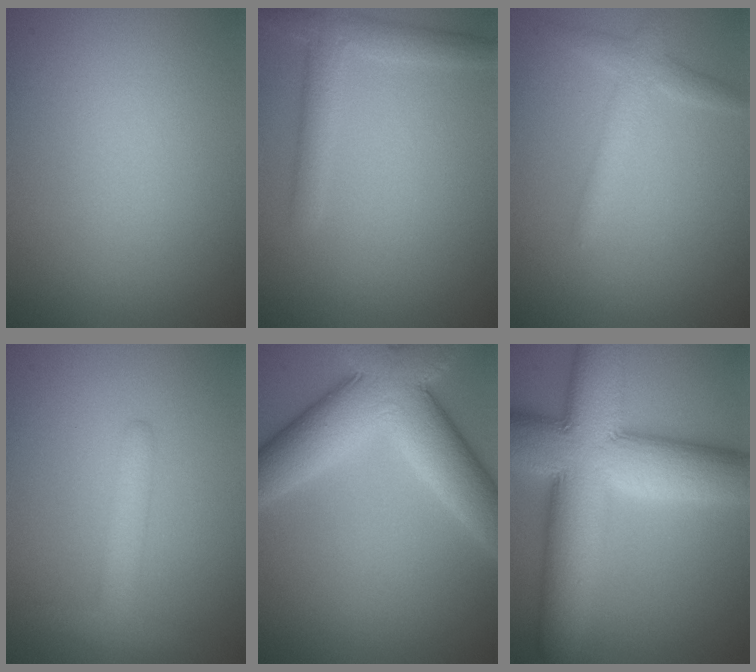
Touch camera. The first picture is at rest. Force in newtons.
{"total": 2.8, "press": 2.8, "slide": 0.2}
{"total": 2.2, "press": 2.2, "slide": 0.1}
{"total": 3.0, "press": 3.0, "slide": 0.2}
{"total": 9.7, "press": 9.7, "slide": 0.6}
{"total": 14.0, "press": 14.0, "slide": 0.1}